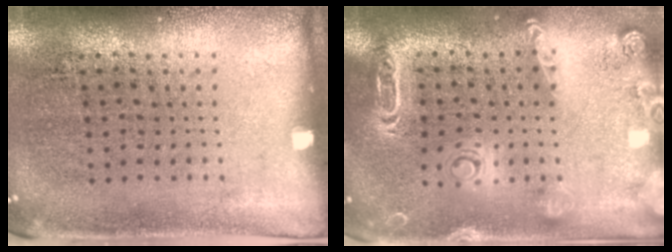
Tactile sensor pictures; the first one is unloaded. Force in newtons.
{"total": 2.1, "press": 2.0, "slide": 0.6}